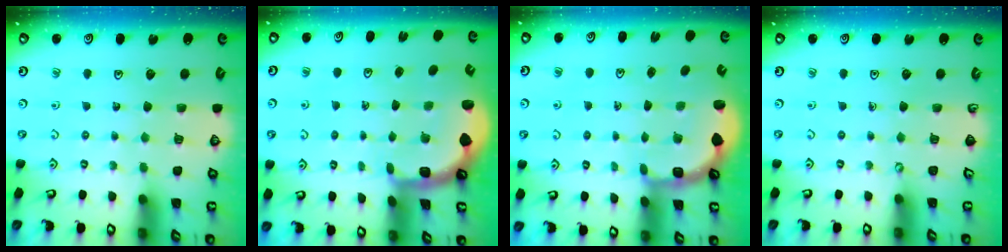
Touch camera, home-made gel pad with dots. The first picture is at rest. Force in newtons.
{"total": 2.3, "press": 2.0, "slide": 1.0}
{"total": 2.6, "press": 2.3, "slide": 1.3}
{"total": 0.0}